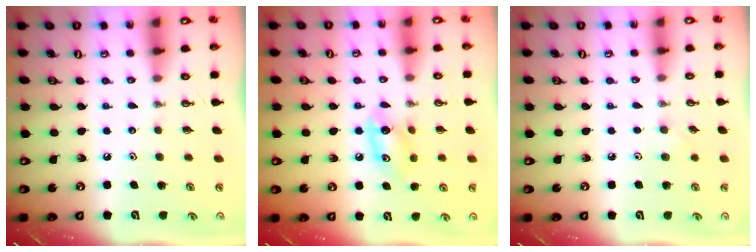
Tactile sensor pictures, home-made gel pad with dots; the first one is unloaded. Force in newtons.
{"total": 6.4, "press": 6.3, "slide": 1.2}
{"total": 4.4, "press": 4.3, "slide": 0.7}